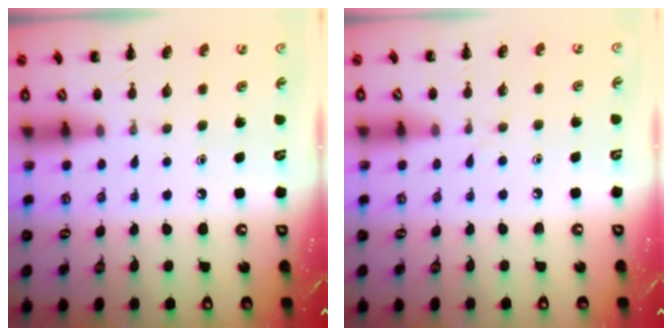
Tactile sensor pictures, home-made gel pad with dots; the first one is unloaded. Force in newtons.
{"total": 2.8, "press": 2.6, "slide": 1.0}